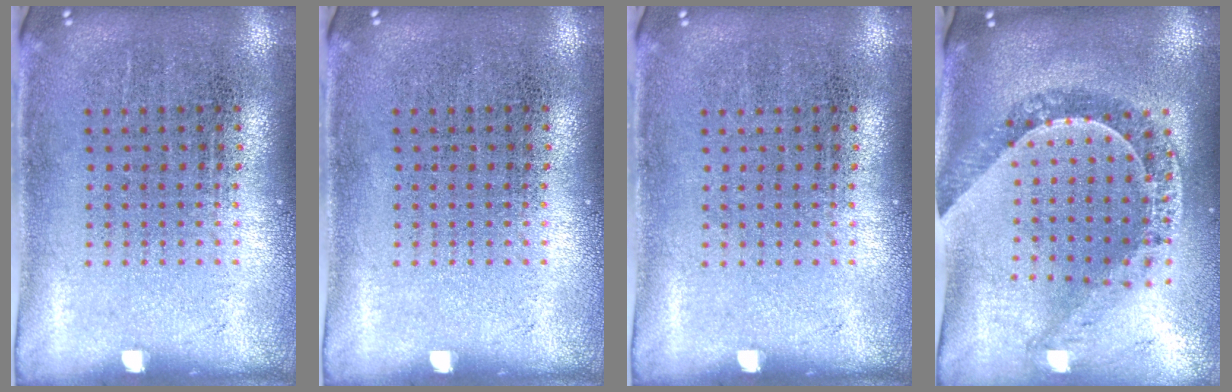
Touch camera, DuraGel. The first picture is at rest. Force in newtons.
{"total": 0.0}
{"total": 0.0}
{"total": 1.1, "press": 1.1, "slide": 0.3}